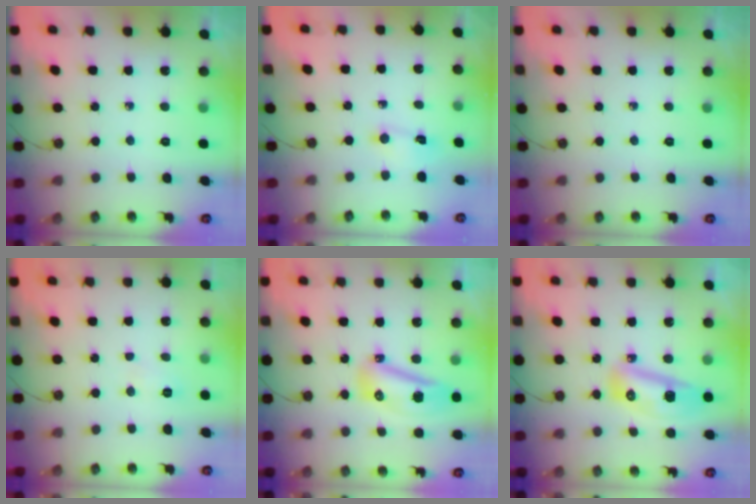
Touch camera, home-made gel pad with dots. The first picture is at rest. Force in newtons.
{"total": 2.0, "press": 2.0, "slide": 0.3}
{"total": 0.0}
{"total": 18.9, "press": 5.9, "slide": 17.9}
{"total": 14.0, "press": 11.8, "slide": 7.5}
{"total": 10.5, "press": 10.3, "slide": 2.0}